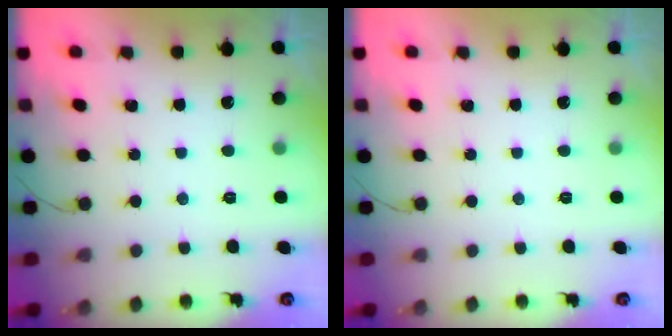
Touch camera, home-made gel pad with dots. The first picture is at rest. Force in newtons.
{"total": 0.0}